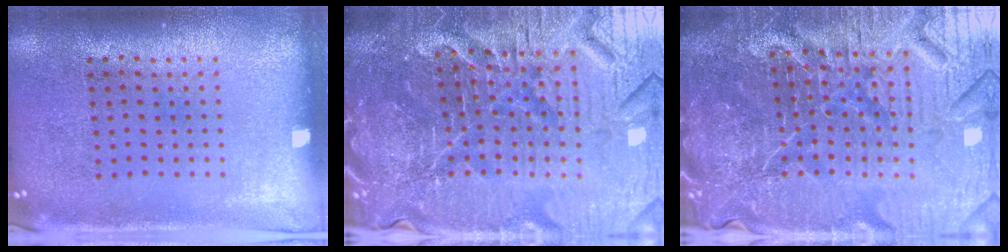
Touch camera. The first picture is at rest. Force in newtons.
{"total": 7.2, "press": 6.4, "slide": 3.3}
{"total": 7.1, "press": 6.3, "slide": 3.3}